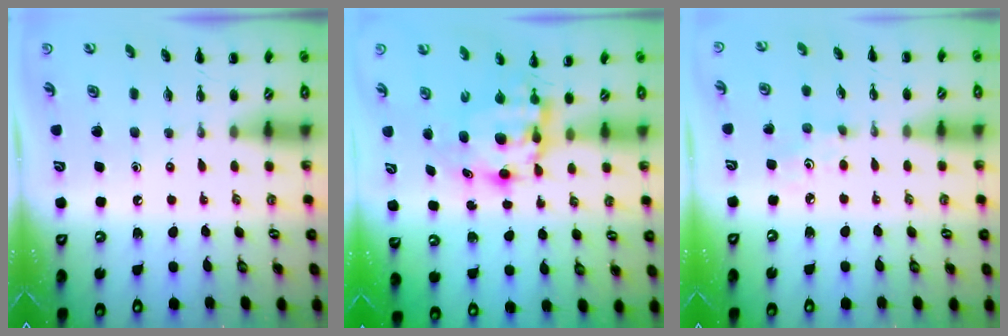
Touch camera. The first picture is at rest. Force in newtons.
{"total": 6.5, "press": 6.4, "slide": 1.3}
{"total": 2.8, "press": 2.7, "slide": 0.7}